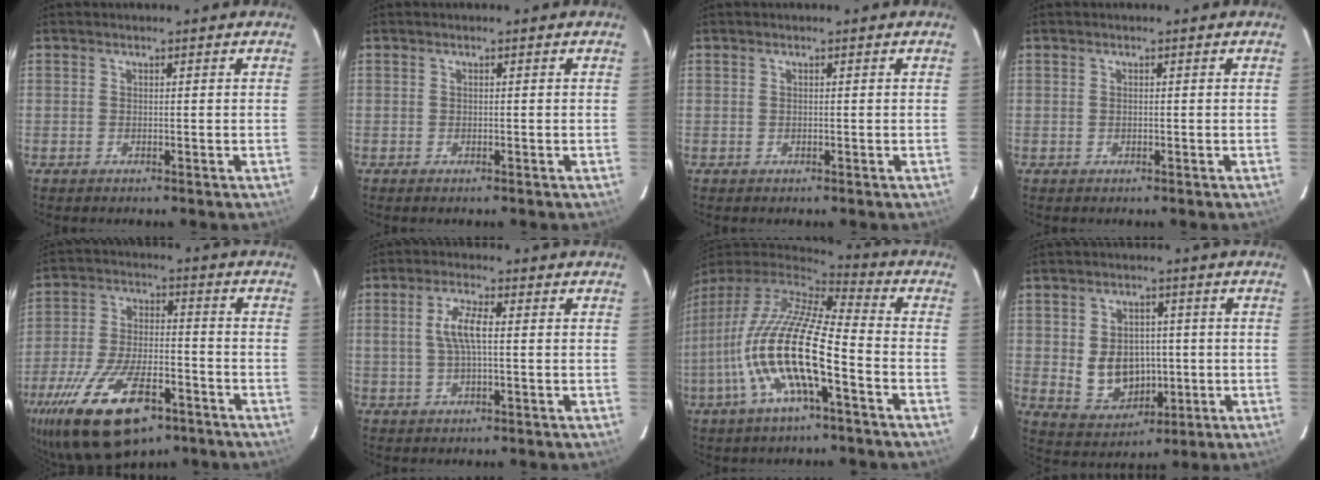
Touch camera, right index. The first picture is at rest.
{"total": 0.0}
{"total": 0.0}
{"total": 0.0}
{"total": 22.3, "force": [-13.0, 10.0, 15.1], "torque": [-0.316, -0.035, -0.215]}
{"total": 5.3, "force": [0.4, 1.3, 5.1], "torque": [-0.097, 0.005, 0.010]}
{"total": 17.5, "force": [-5.6, 3.5, 16.2], "torque": [-0.296, -0.025, -0.112]}
{"total": 8.9, "force": [-0.5, 7.3, 5.1], "torque": [-0.111, 0.001, 0.015]}